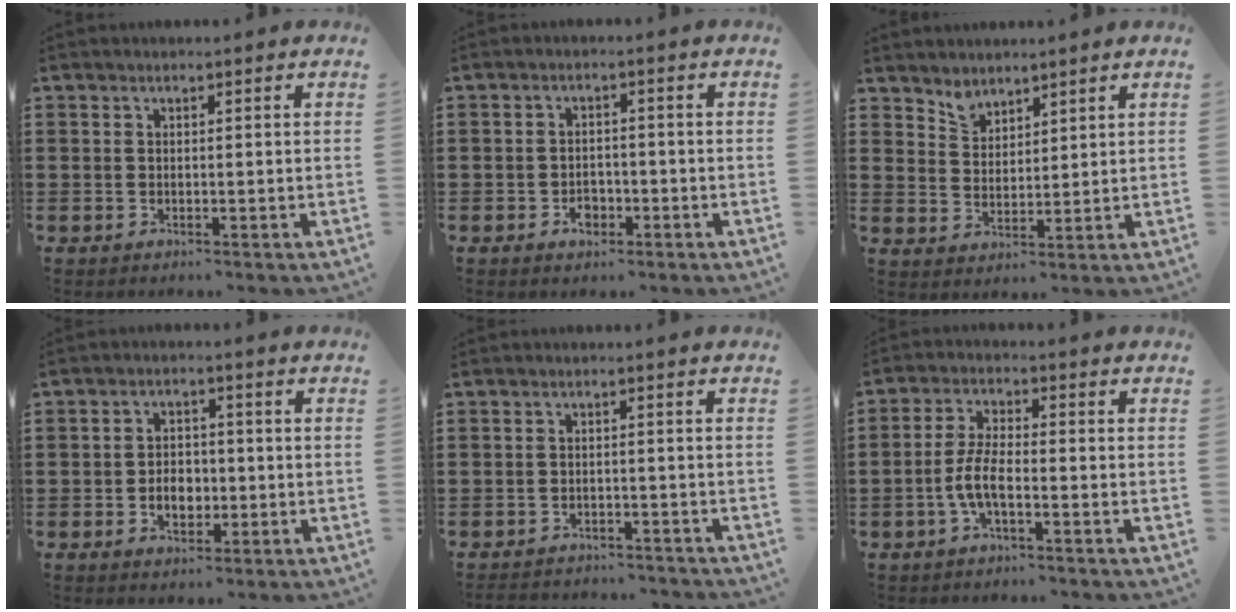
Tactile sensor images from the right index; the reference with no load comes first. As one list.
[{"total": 2.6, "force": [-1.4, 1.8, 1.3], "torque": [-0.026, 0.004, -0.028]}, {"total": 3.2, "force": [2.9, 1.4, 0.0], "torque": [-0.011, -0.001, 0.055]}, {"total": 4.1, "force": [-1.0, 2.9, 2.7], "torque": [-0.040, -0.001, -0.023]}, {"total": 2.1, "force": [-2.1, 0.2, -0.1], "torque": [-0.005, -0.002, -0.045]}, {"total": 5.4, "force": [-2.0, 1.7, 4.7], "torque": [-0.115, -0.008, -0.046]}]